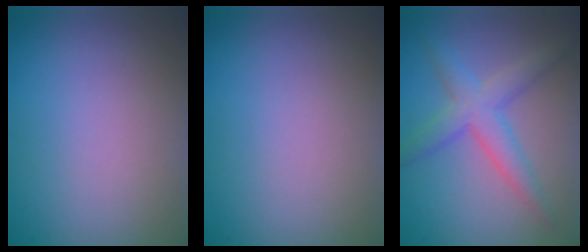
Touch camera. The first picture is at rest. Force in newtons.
{"total": 0.0}
{"total": 3.8, "press": 3.8, "slide": 0.1}